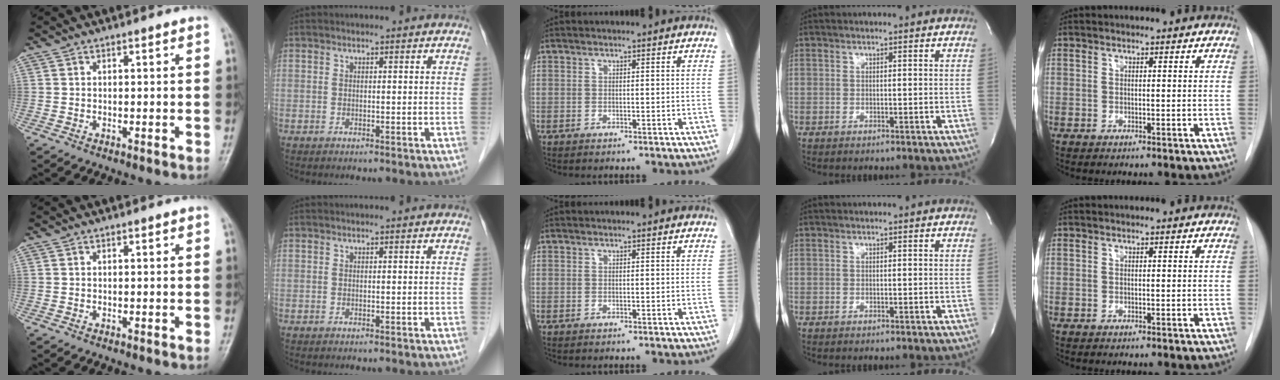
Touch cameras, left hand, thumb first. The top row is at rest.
{}